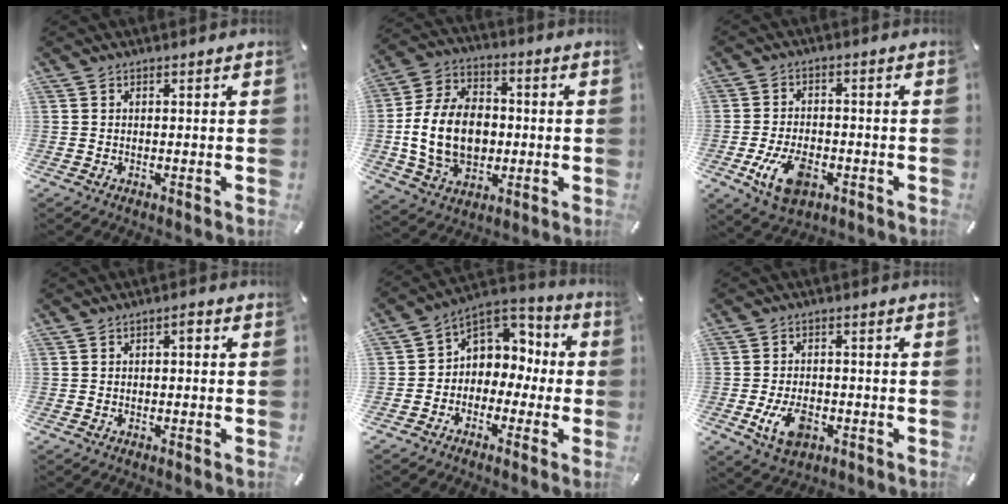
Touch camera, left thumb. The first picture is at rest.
{"total": 16.9, "force": [-1.5, 12.4, 11.4], "torque": [-0.259, 0.010, -0.027]}
{"total": 9.6, "force": [-3.8, 5.7, 6.7], "torque": [-0.131, 0.002, -0.070]}
{"total": 1.9, "force": [-0.2, 1.0, 1.6], "torque": [-0.033, 0.010, -0.007]}
{"total": 7.7, "force": [0.9, 7.3, 2.3], "torque": [-0.033, -0.009, 0.020]}
{"total": 7.6, "force": [-2.6, 4.9, 5.2], "torque": [-0.098, 0.002, -0.049]}